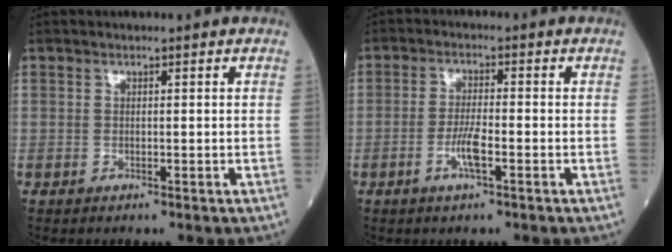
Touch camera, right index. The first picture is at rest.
{"total": 4.0, "force": [-1.7, 0.4, 3.6], "torque": [-0.073, -0.002, -0.034]}